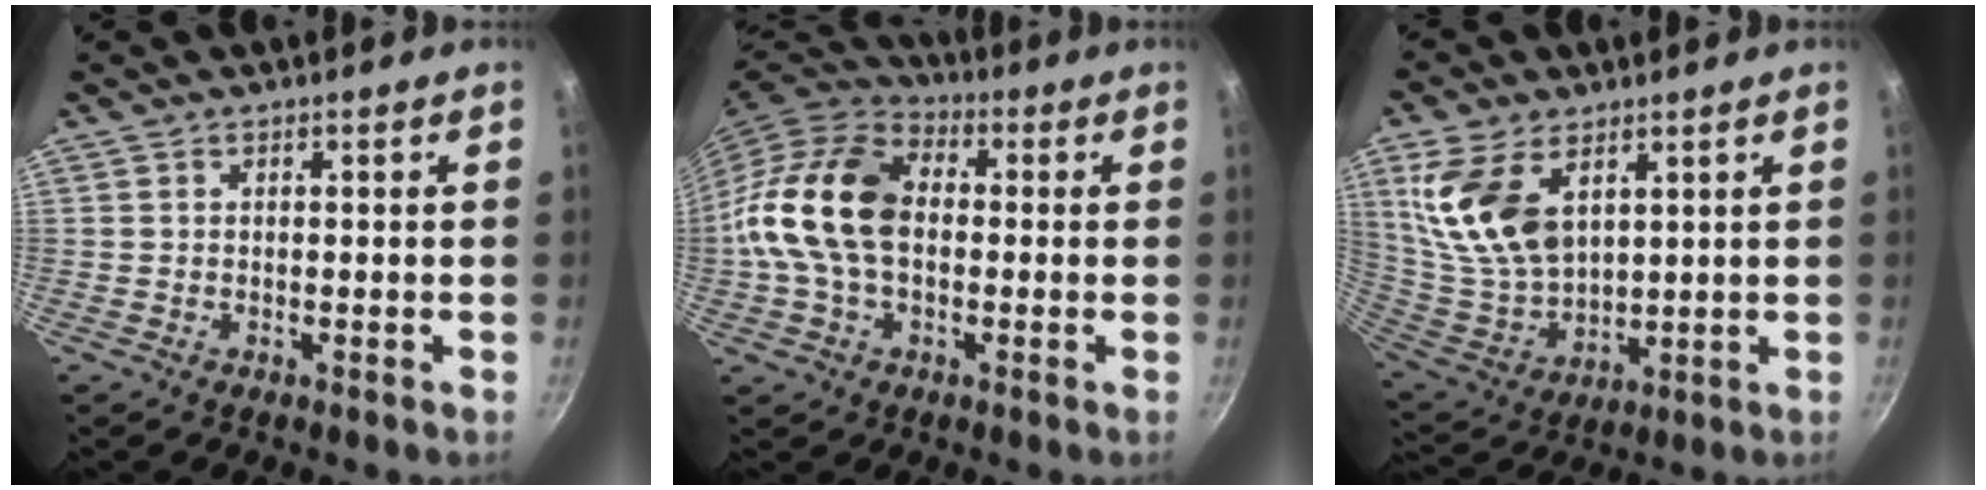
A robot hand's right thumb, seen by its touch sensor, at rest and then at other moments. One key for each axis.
{"total": 17.5, "fx": -0.2, "fy": 11.9, "fz": 12.9, "tx": -0.229, "ty": 0.035, "tz": -0.021}
{"total": 15.4, "fx": 6.3, "fy": 9.1, "fz": 10.6, "tx": -0.198, "ty": -0.033, "tz": 0.139}